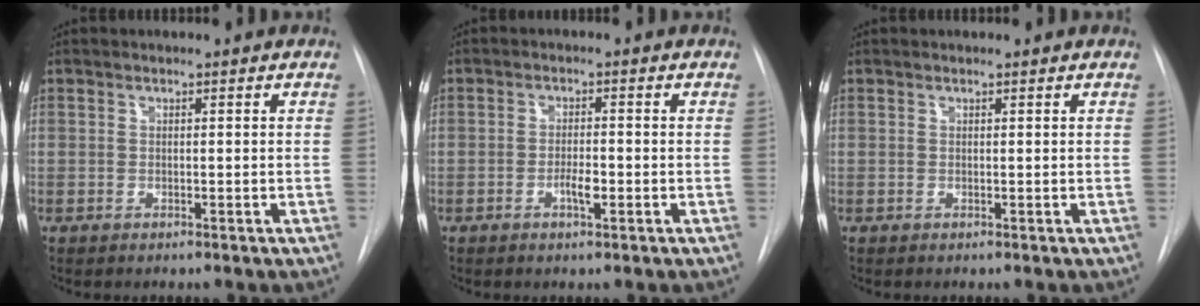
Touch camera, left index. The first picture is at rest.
{"total": 2.4, "force": [-0.9, 0.6, 2.2], "torque": [-0.037, 0.002, -0.016]}
{"total": 0.9, "force": [0.9, 0.1, 0.1], "torque": [-0.006, 0.010, 0.012]}